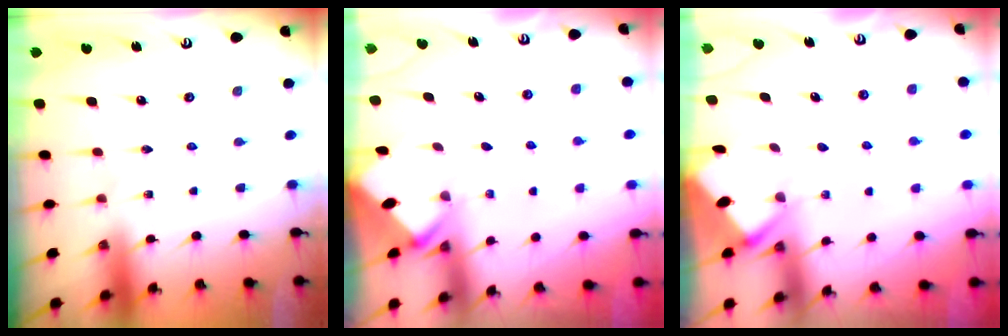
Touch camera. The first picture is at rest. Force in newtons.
{"total": 1.9, "press": 1.9, "slide": 0.2}
{"total": 2.7, "press": 2.7, "slide": 0.4}